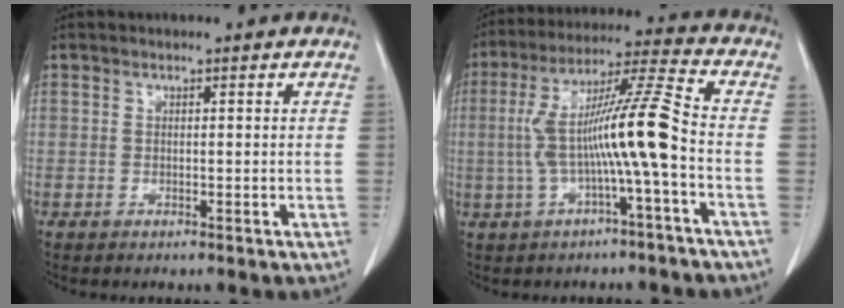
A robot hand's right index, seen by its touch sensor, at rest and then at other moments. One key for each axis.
{"total": 12.6, "fx": -1.8, "fy": -0.4, "fz": 12.4, "tx": -0.235, "ty": 0.028, "tz": -0.036}